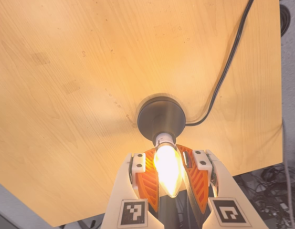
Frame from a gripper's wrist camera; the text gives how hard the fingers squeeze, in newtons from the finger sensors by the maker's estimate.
{"total": 23.9, "left": 23.4, "right": 24.4}